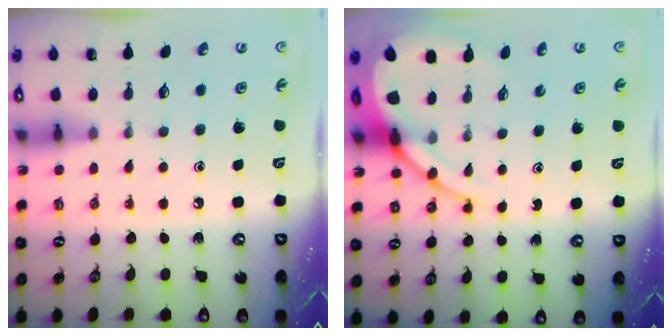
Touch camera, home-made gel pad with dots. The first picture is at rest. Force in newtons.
{"total": 10.3, "press": 10.3, "slide": 1.1}